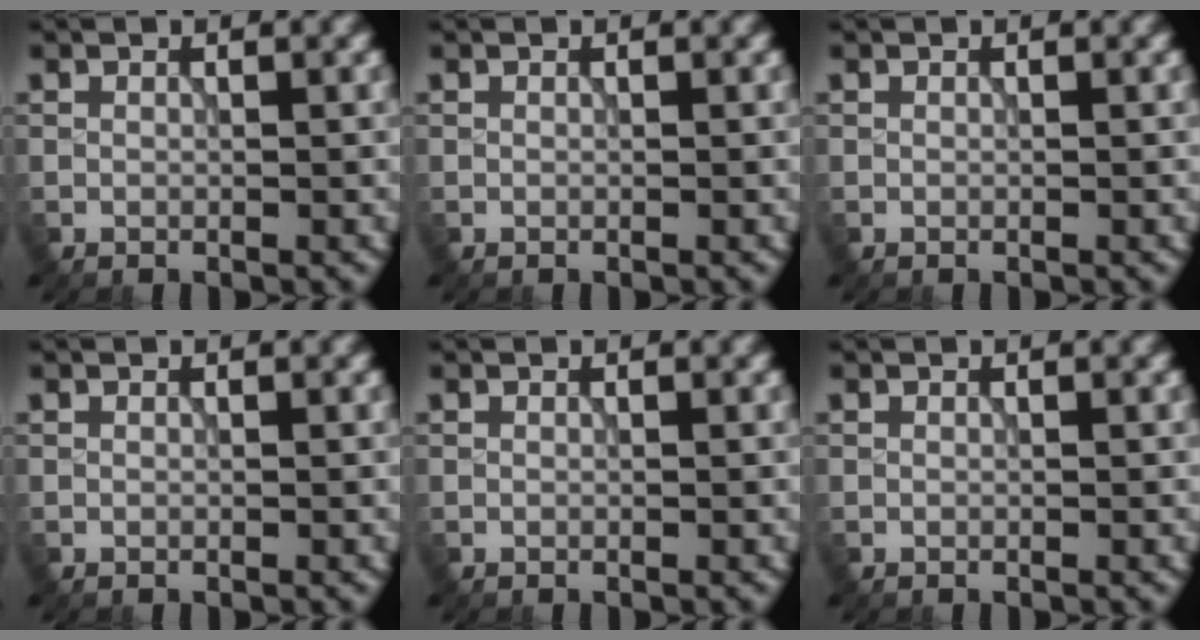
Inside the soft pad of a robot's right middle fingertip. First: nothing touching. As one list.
[{"total": 0.0}, {"total": 0.0}, {"total": 0.0}, {"total": 0.0}, {"total": 0.0}]